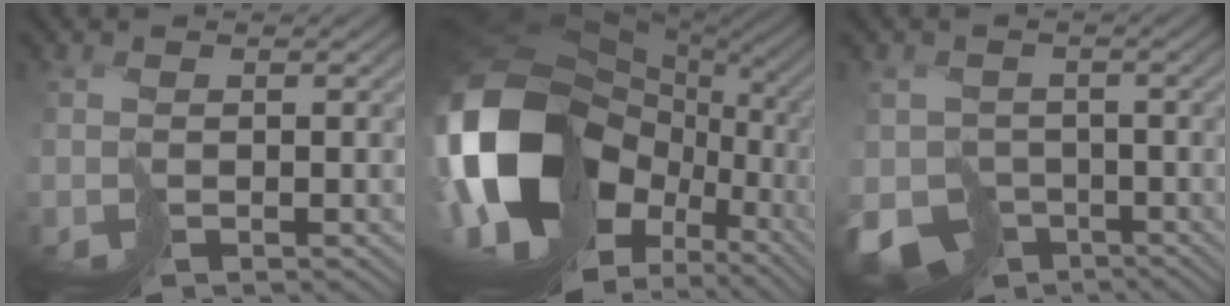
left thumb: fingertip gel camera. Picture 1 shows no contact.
{"total": 19.6, "force": [-1.7, 14.0, 13.6], "torque": [-0.323, -0.044, 0.006]}
{"total": 7.6, "force": [-4.3, 5.6, 2.8], "torque": [-0.051, -0.023, -0.064]}